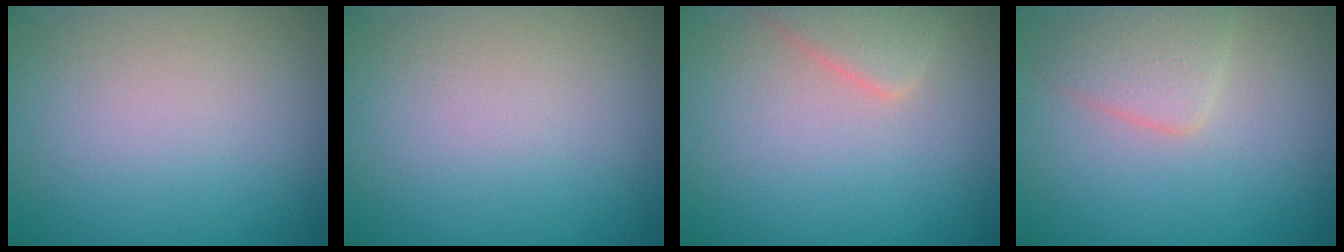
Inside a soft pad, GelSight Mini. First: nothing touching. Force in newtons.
{"total": 0.0}
{"total": 2.4, "press": 2.4, "slide": 0.2}
{"total": 2.8, "press": 2.8, "slide": 0.1}